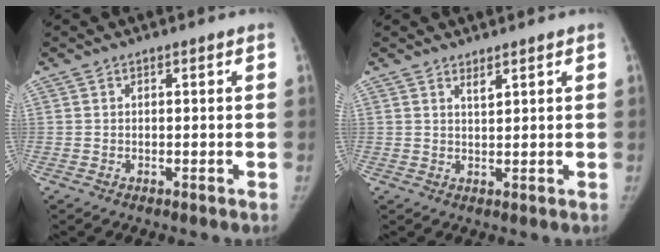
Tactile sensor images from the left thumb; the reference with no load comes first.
{"total": 1.6, "force": [1.3, 0.3, 0.9], "torque": [-0.011, -0.013, 0.025]}